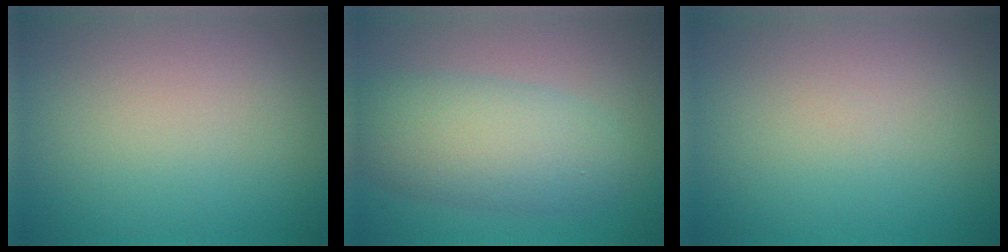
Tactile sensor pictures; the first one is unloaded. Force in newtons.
{"total": 6.2, "press": 6.2, "slide": 0.2}
{"total": 0.0}